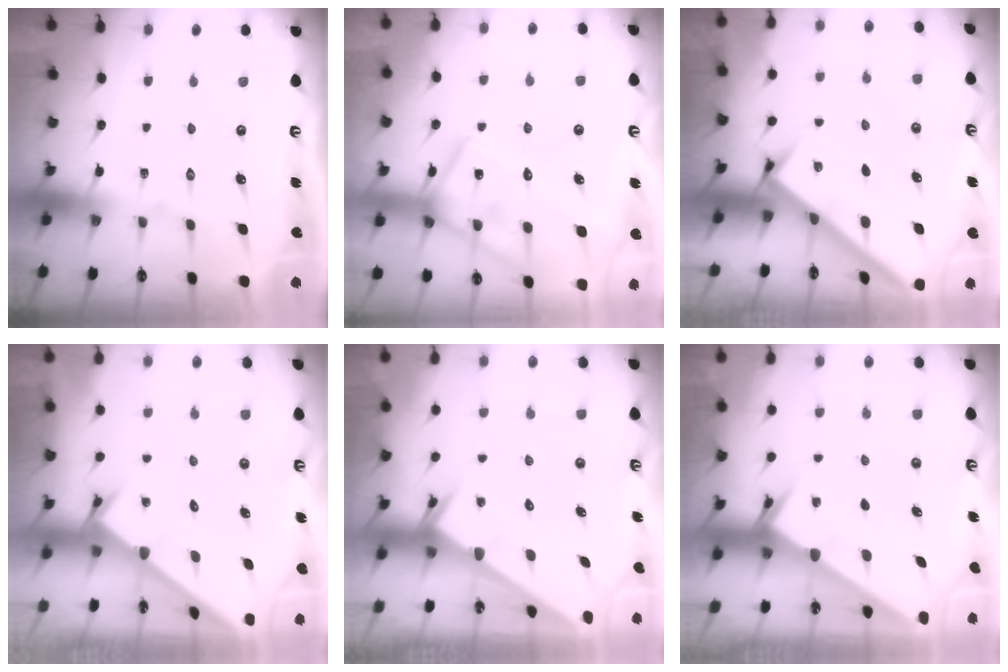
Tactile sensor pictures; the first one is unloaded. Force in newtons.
{"total": 15.1, "press": 15.0, "slide": 1.2}
{"total": 2.7, "press": 2.7, "slide": 0.4}
{"total": 1.7, "press": 1.7, "slide": 0.1}
{"total": 2.0, "press": 2.0, "slide": 0.1}
{"total": 2.5, "press": 2.5, "slide": 0.2}